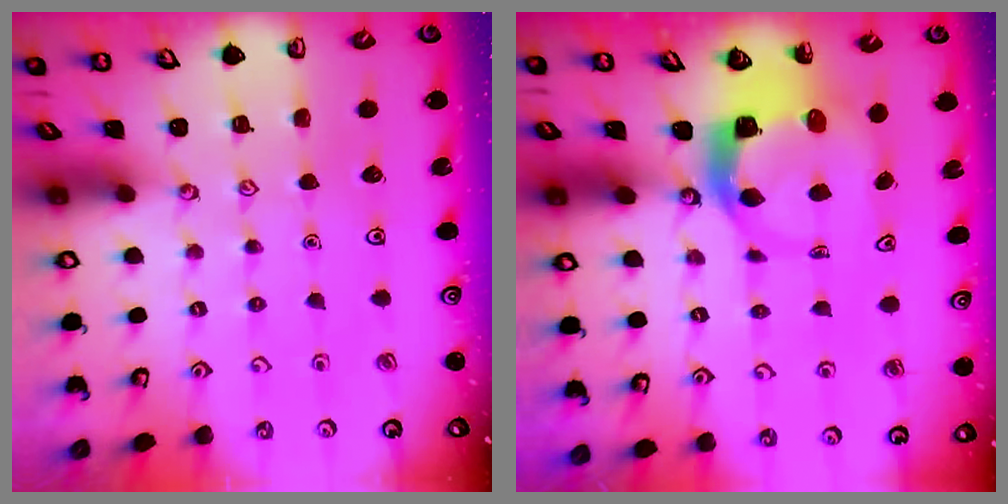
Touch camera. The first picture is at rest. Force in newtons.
{"total": 5.6, "press": 5.5, "slide": 0.9}